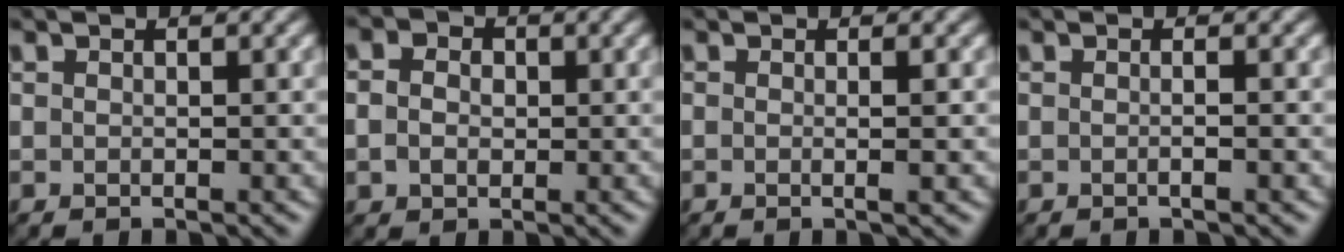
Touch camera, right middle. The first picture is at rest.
{"total": 3.2, "force": [0.5, 2.6, 1.9], "torque": [-0.033, 0.013, -0.008]}
{"total": 1.6, "force": [-0.1, 0.4, 1.6], "torque": [-0.019, -0.003, -0.006]}
{"total": 1.1, "force": [-0.2, 0.3, 1.1], "torque": [-0.010, -0.005, -0.007]}